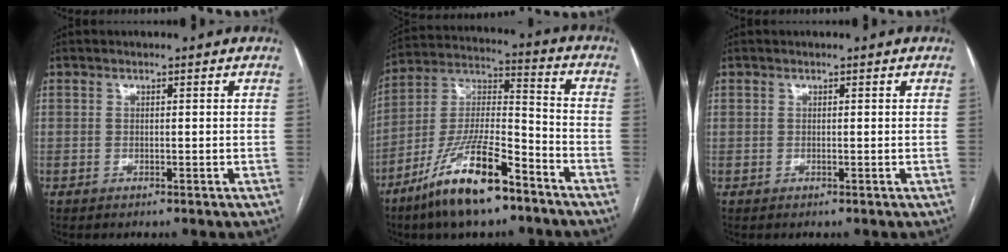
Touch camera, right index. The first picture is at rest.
{"total": 16.5, "force": [-10.7, 3.8, 12.0], "torque": [-0.239, -0.005, -0.194]}
{"total": 0.0}